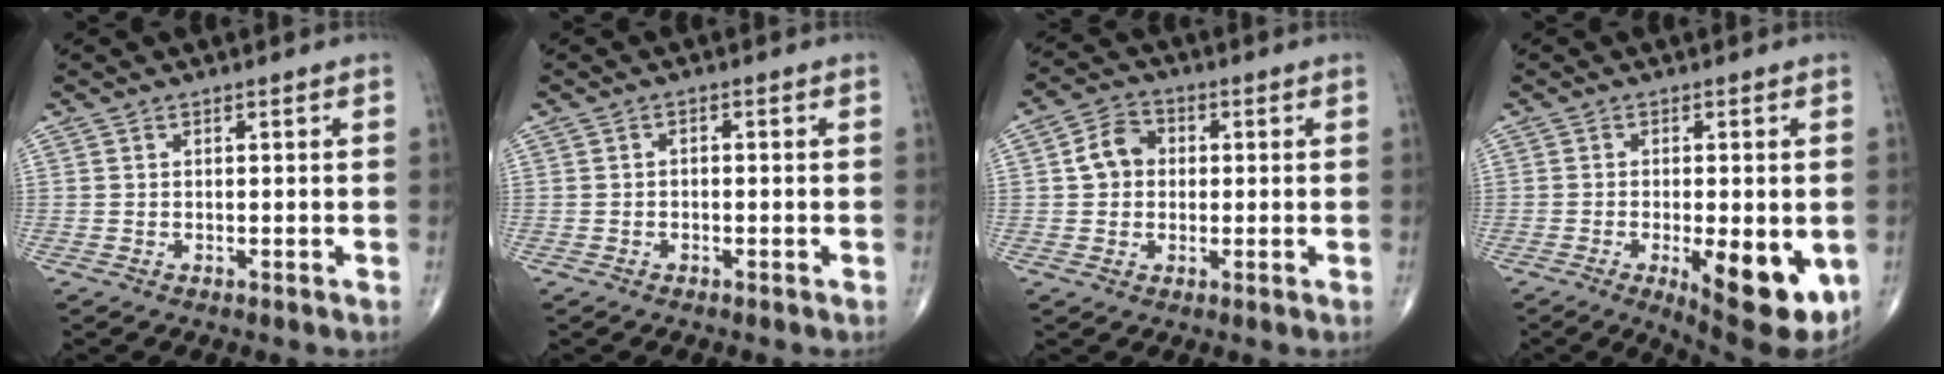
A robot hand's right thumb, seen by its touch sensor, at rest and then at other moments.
{"total": 0.8, "force": [-0.3, 0.5, 0.5], "torque": [-0.005, 0.007, -0.008]}
{"total": 6.1, "force": [0.5, 5.1, 3.3], "torque": [-0.047, 0.016, 0.000]}
{"total": 13.6, "force": [-3.9, 4.9, 12.1], "torque": [-0.140, -0.017, -0.041]}